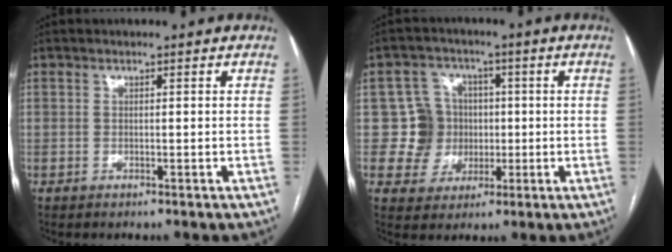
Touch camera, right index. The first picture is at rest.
{"total": 7.3, "force": [-0.1, 7.2, 0.5], "torque": [-0.006, 0.027, 0.005]}